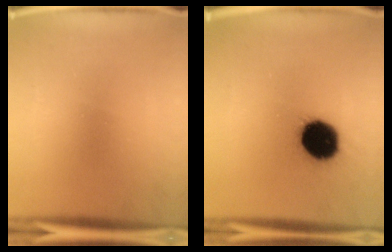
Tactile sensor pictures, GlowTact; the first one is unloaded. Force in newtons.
{"total": 17.3}